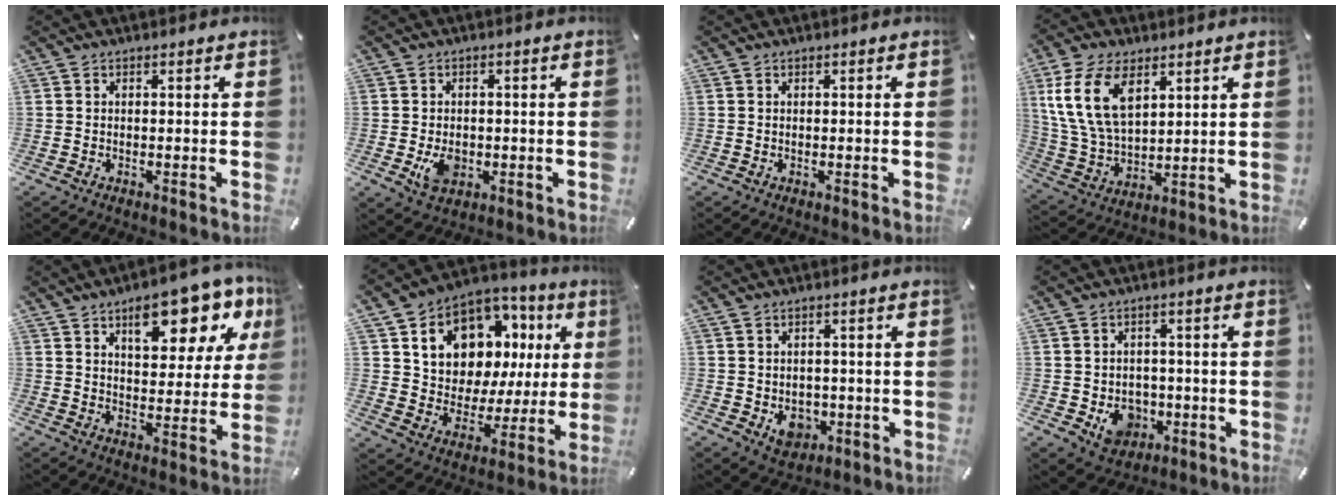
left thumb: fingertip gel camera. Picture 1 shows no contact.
{"total": 5.8, "force": [-1.2, 4.2, 3.8], "torque": [-0.066, -0.005, -0.022]}
{"total": 0.0}
{"total": 14.5, "force": [6.1, 9.0, 9.6], "torque": [-0.247, -0.010, 0.110]}
{"total": 16.6, "force": [9.6, 8.1, 10.8], "torque": [-0.132, -0.055, 0.154]}
{"total": 13.2, "force": [7.3, 9.5, 5.5], "torque": [-0.101, -0.063, 0.135]}
{"total": 6.0, "force": [-1.4, 5.1, 2.9], "torque": [-0.029, 0.004, -0.023]}
{"total": 7.6, "force": [-1.9, 6.6, 3.2], "torque": [-0.039, 0.007, -0.031]}